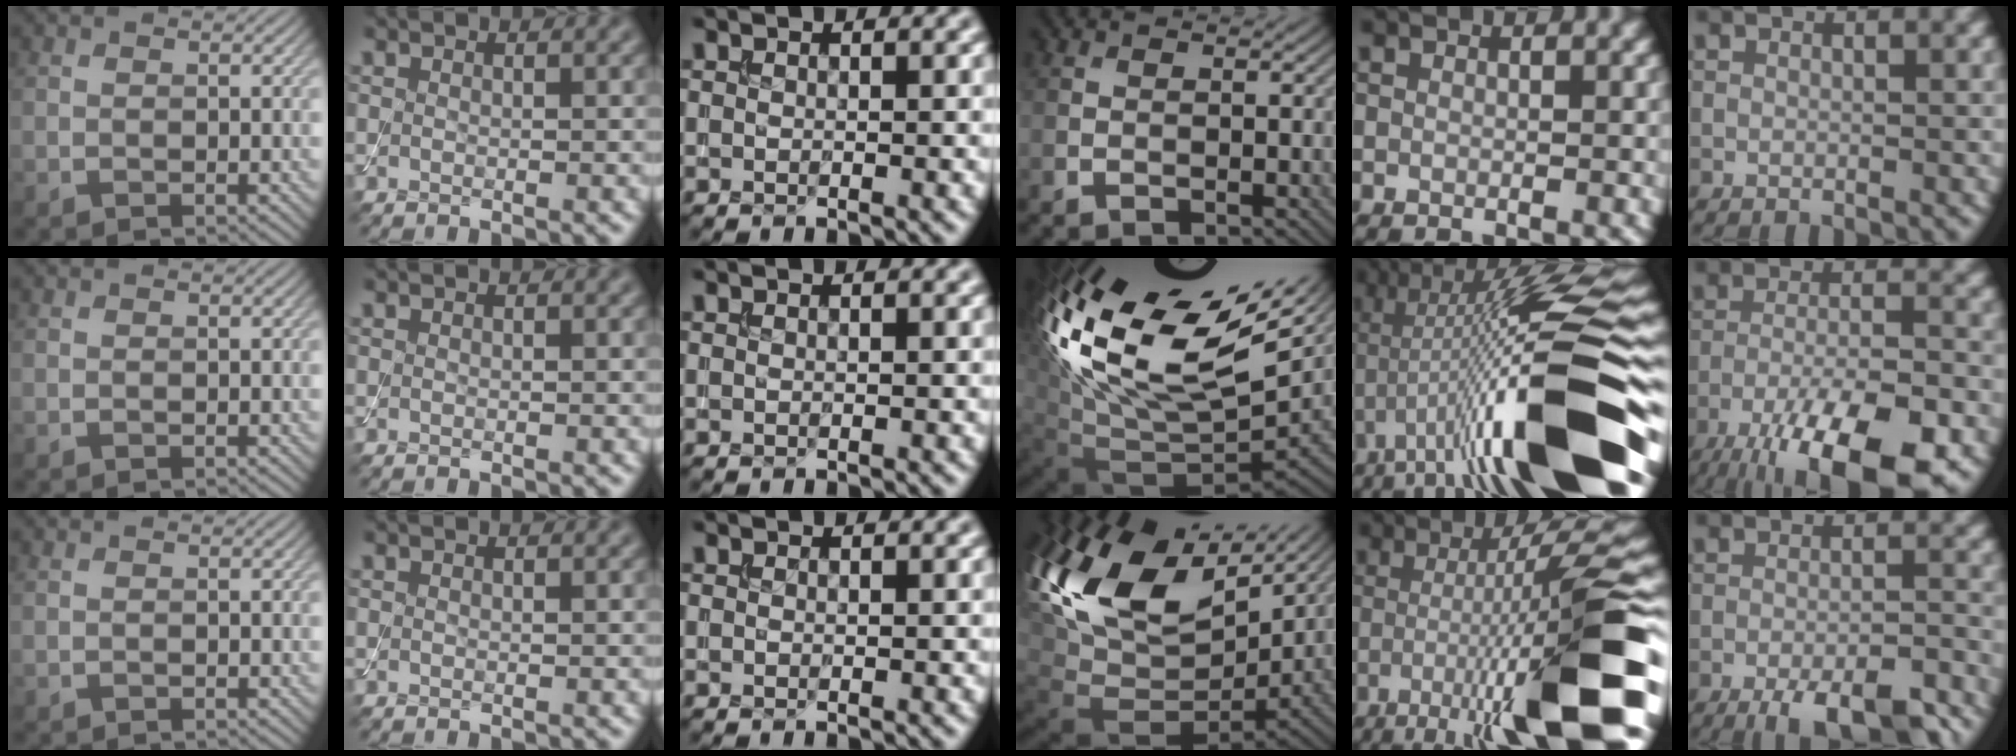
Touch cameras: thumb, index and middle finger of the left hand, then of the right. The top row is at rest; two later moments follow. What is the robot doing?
{"motion": "assemble", "object": "toy tower of hanoi"}